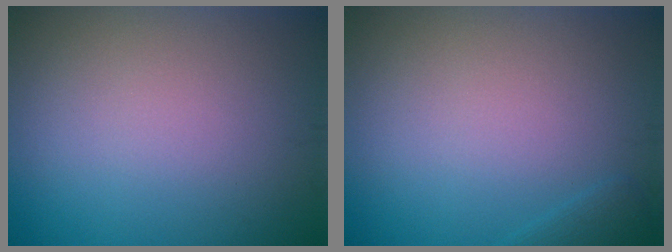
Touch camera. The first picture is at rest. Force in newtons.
{"total": 1.1, "press": 1.1, "slide": 0.1}